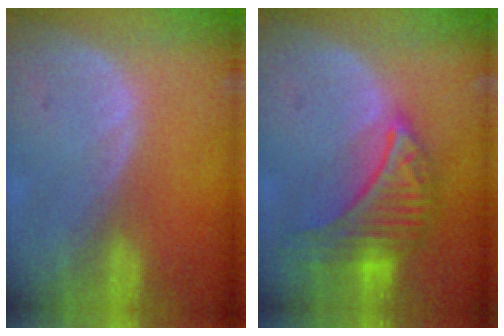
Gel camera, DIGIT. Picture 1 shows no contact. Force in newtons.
{"total": 8.2, "press": 8.2, "slide": 0.5}